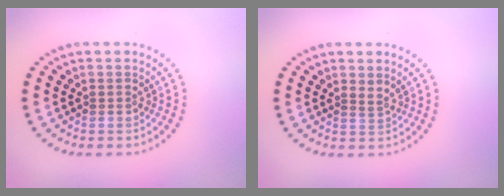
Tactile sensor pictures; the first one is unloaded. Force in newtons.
{"total": 0.6, "press": 0.3, "slide": 0.5}